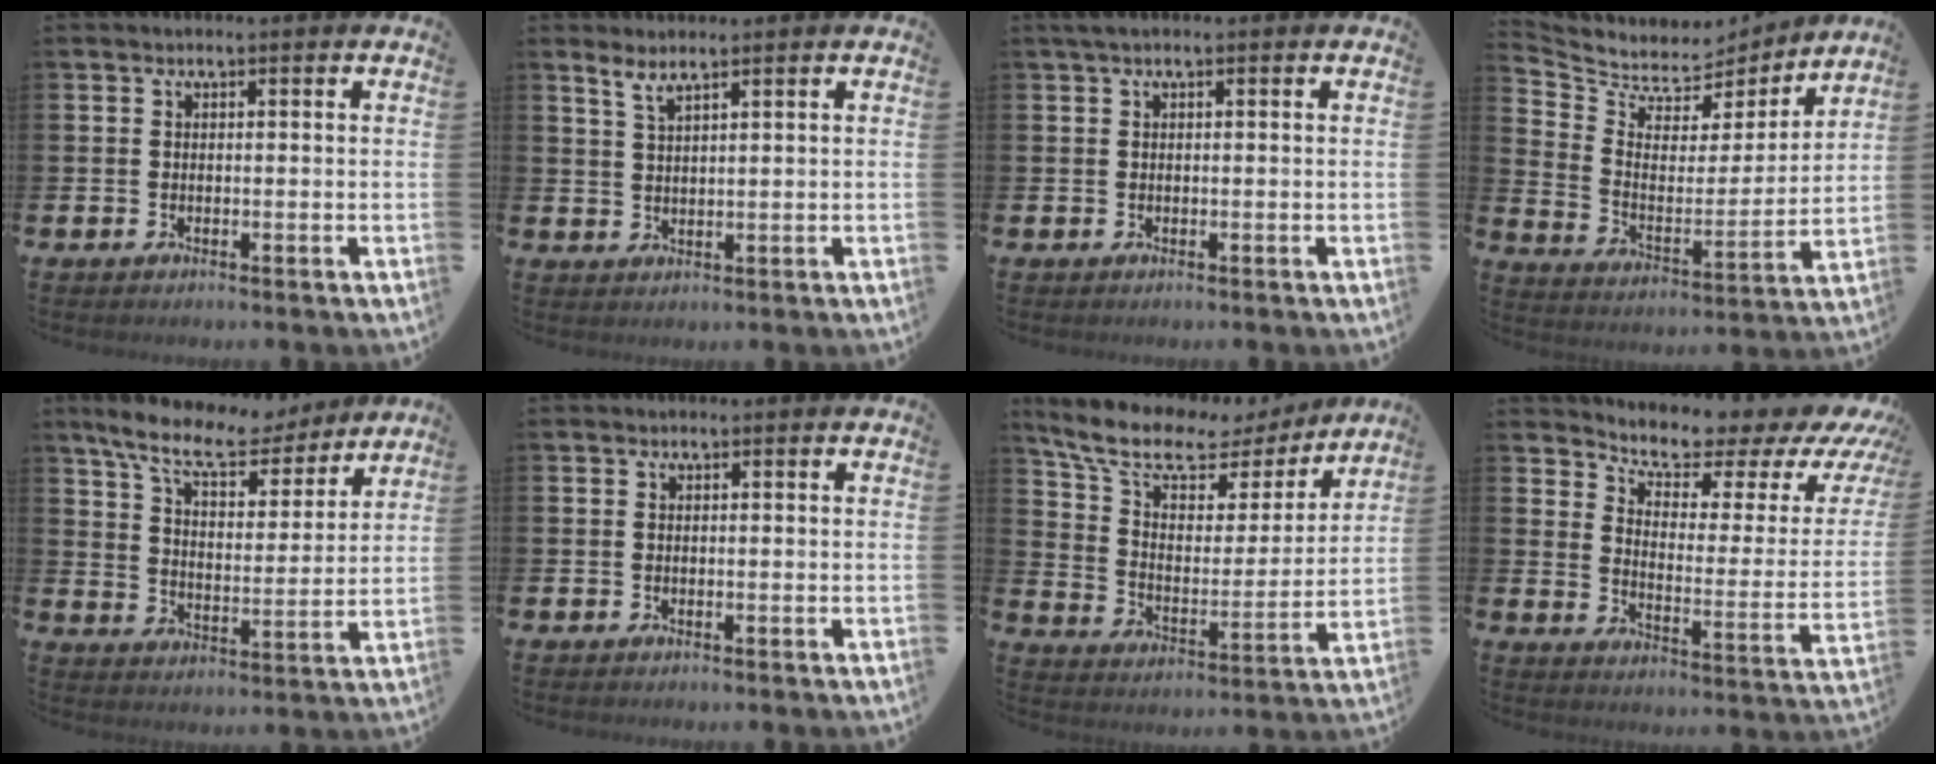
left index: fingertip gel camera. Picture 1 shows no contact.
{"total": 2.4, "force": [2.2, 0.2, 1.0], "torque": [-0.016, -0.008, 0.038]}
{"total": 0.9, "force": [0.4, 0.1, 0.8], "torque": [-0.017, 0.004, 0.008]}
{"total": 6.0, "force": [5.6, 2.2, 0.3], "torque": [-0.044, -0.056, 0.092]}
{"total": 10.2, "force": [9.1, 2.8, 3.5], "torque": [-0.092, -0.056, 0.158]}
{"total": 0.0}
{"total": 10.8, "force": [8.5, 4.5, 4.9], "torque": [-0.129, -0.048, 0.143]}
{"total": 6.4, "force": [5.8, 1.7, 2.1], "torque": [-0.056, -0.055, 0.091]}